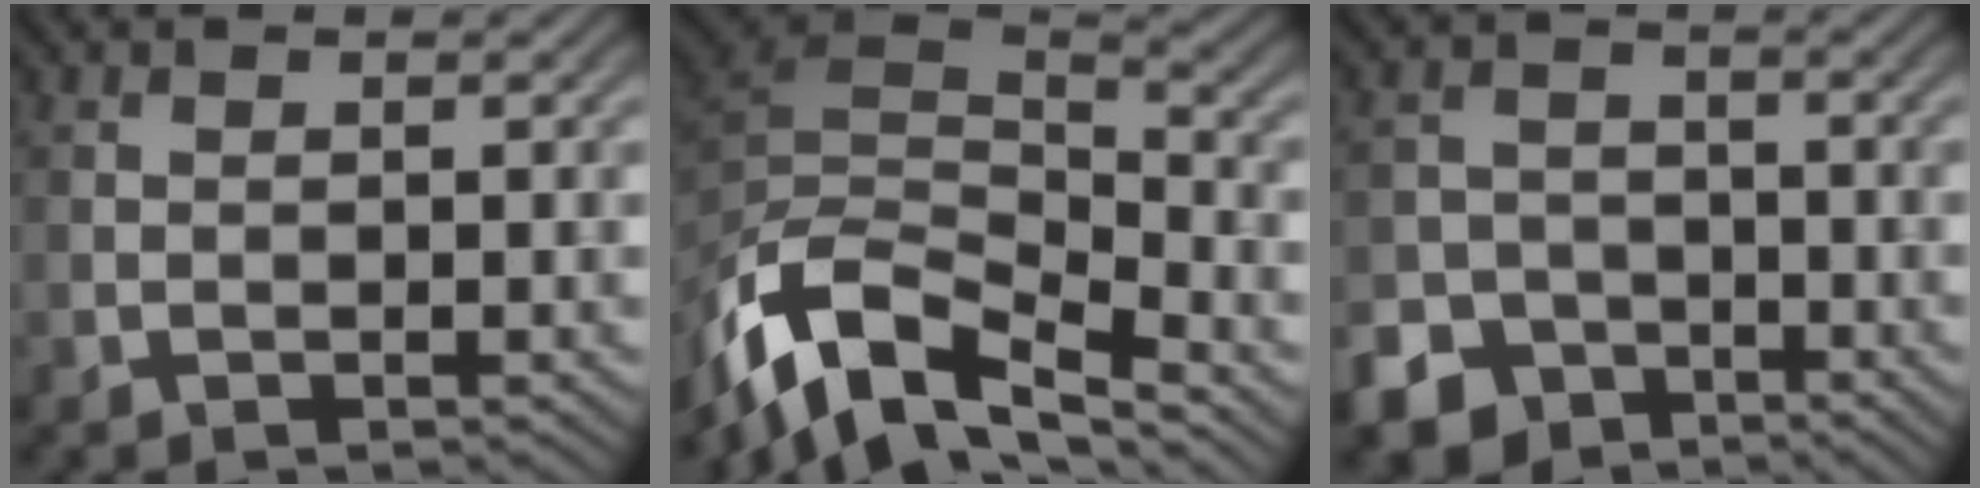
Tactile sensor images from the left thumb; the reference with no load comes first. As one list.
[{"total": 12.6, "force": [-7.2, 4.9, 9.1], "torque": [-0.207, -0.005, -0.127]}, {"total": 7.1, "force": [-5.0, 4.8, 1.8], "torque": [-0.030, -0.014, -0.097]}]